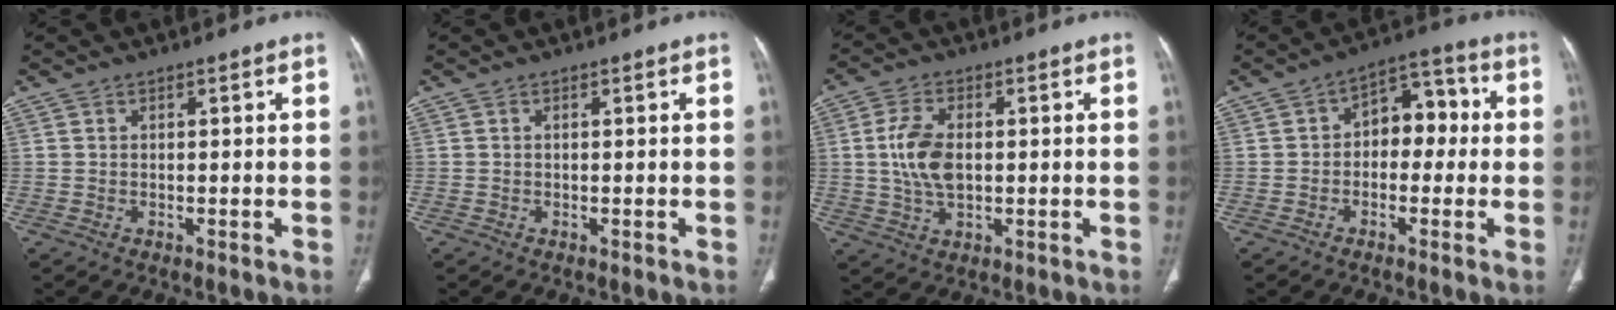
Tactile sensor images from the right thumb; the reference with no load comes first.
{"total": 0.0}
{"total": 8.3, "force": [0.4, 4.7, 6.8], "torque": [-0.139, 0.001, 0.011]}
{"total": 8.5, "force": [-0.1, 5.7, 6.3], "torque": [-0.048, 0.036, -0.015]}